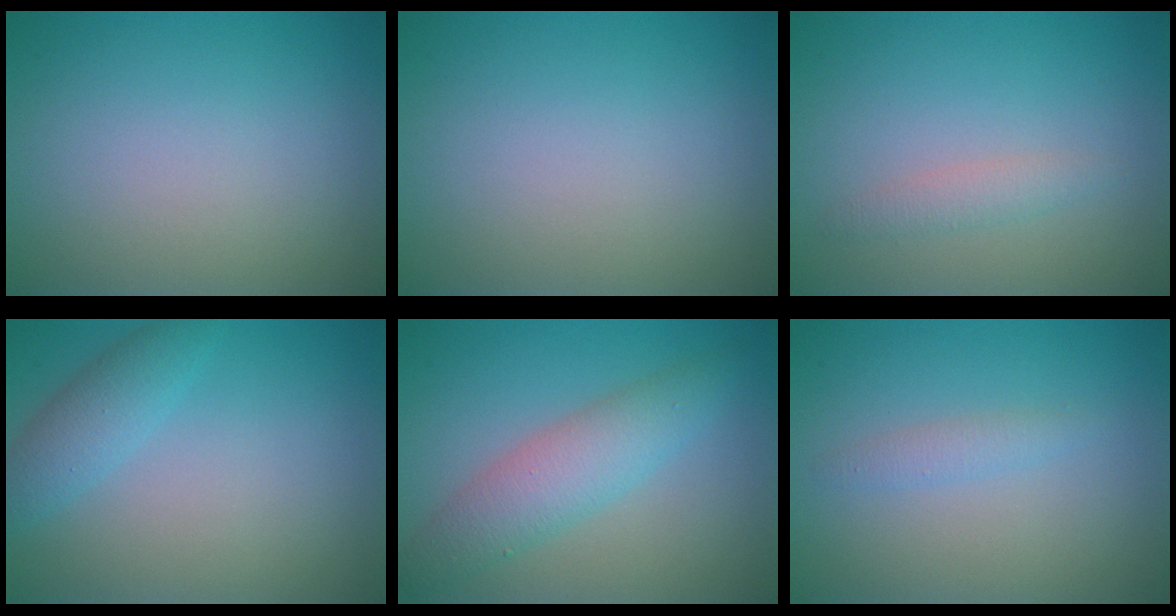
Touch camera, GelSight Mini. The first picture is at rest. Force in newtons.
{"total": 0.0}
{"total": 1.4, "press": 1.4, "slide": 0.0}
{"total": 2.7, "press": 2.7, "slide": 0.1}
{"total": 4.3, "press": 4.3, "slide": 0.1}
{"total": 1.1, "press": 1.1, "slide": 0.1}